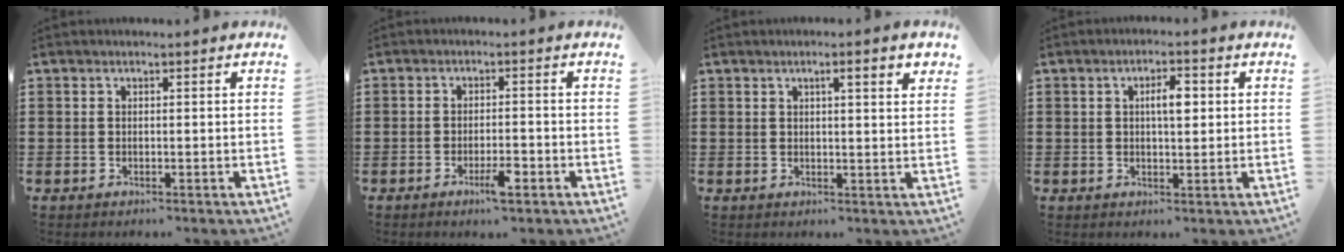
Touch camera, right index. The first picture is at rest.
{"total": 3.8, "force": [-2.0, 0.8, 3.1], "torque": [-0.064, -0.005, -0.039]}
{"total": 2.9, "force": [1.3, 0.3, 2.6], "torque": [-0.044, -0.001, 0.018]}
{"total": 3.9, "force": [0.7, 1.4, 3.6], "torque": [-0.063, 0.005, 0.006]}